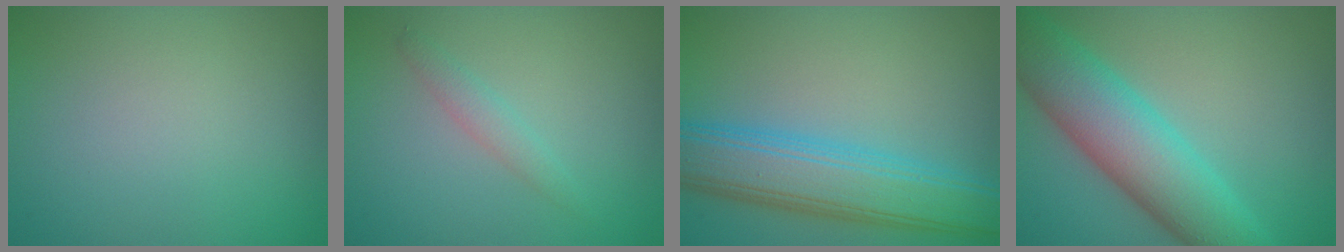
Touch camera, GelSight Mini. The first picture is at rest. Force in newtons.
{"total": 1.5, "press": 1.5, "slide": 0.1}
{"total": 7.8, "press": 7.8, "slide": 0.1}
{"total": 8.8, "press": 8.8, "slide": 0.0}